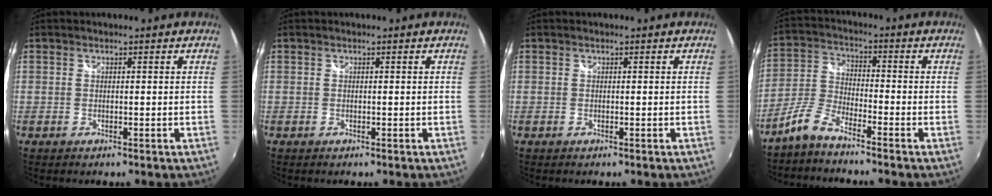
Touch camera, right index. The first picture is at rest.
{"total": 0.0}
{"total": 0.0}
{"total": 5.7, "force": [-4.7, 1.3, 2.9], "torque": [-0.068, 0.011, -0.103]}